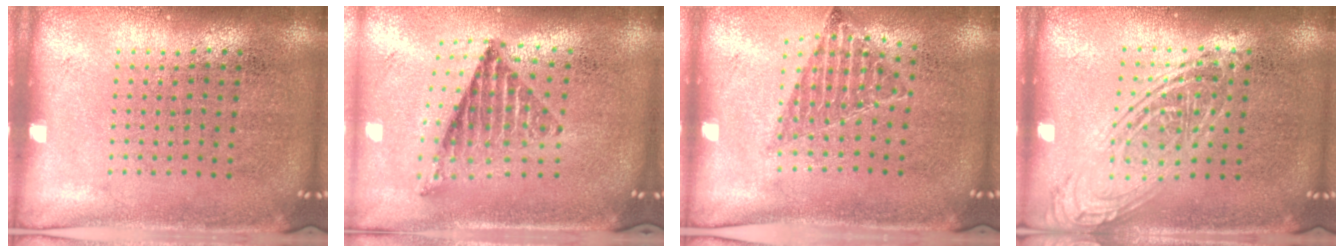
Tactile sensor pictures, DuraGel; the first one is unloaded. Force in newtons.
{"total": 1.3, "press": 1.2, "slide": 0.6}
{"total": 0.9, "press": 0.8, "slide": 0.2}
{"total": 2.4, "press": 2.4, "slide": 0.3}